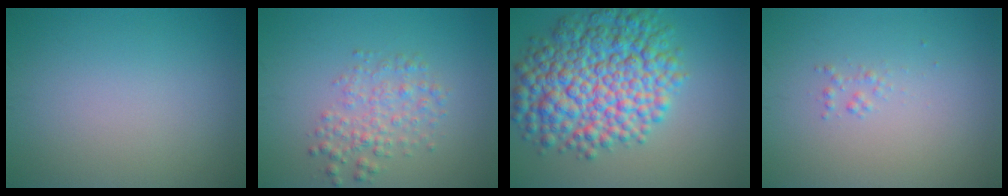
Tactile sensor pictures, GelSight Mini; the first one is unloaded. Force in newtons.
{"total": 2.9, "press": 2.9, "slide": 0.1}
{"total": 11.0, "press": 11.0, "slide": 0.1}
{"total": 0.7, "press": 0.7, "slide": 0.0}